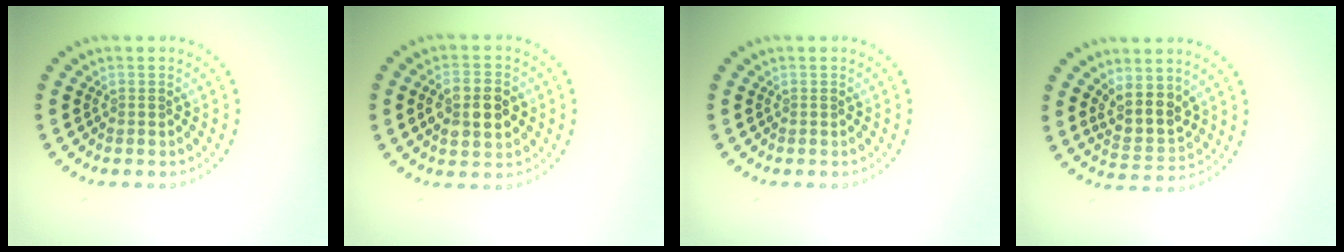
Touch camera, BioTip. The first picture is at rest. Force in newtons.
{"total": 4.0, "press": 4.0, "slide": 0.2}
{"total": 0.0}
{"total": 3.5, "press": 2.9, "slide": 1.8}